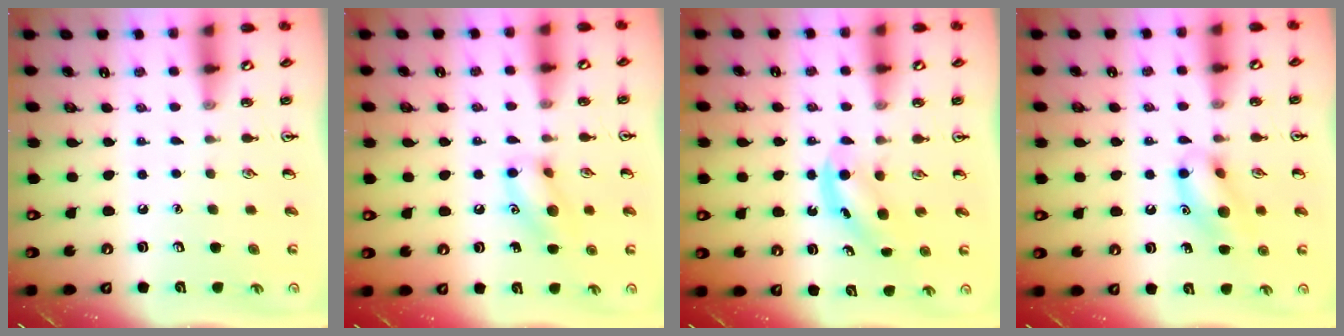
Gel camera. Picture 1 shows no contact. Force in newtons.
{"total": 10.2, "press": 10.2, "slide": 1.2}
{"total": 4.0, "press": 4.0, "slide": 0.8}
{"total": 11.5, "press": 11.3, "slide": 2.2}